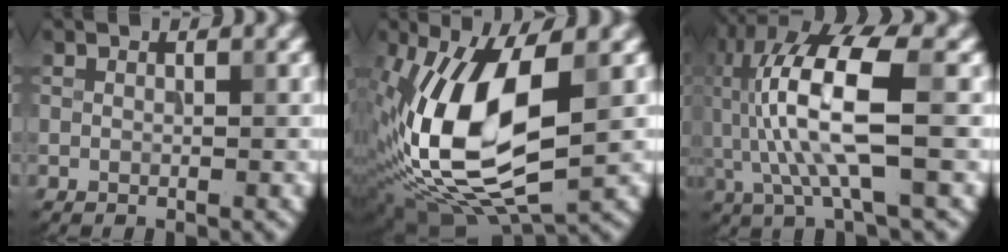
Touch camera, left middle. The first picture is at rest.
{"total": 13.2, "force": [-0.1, 6.2, 11.6], "torque": [-0.233, -0.007, -0.005]}
{"total": 9.7, "force": [0.1, 2.5, 9.3], "torque": [-0.201, 0.010, 0.005]}